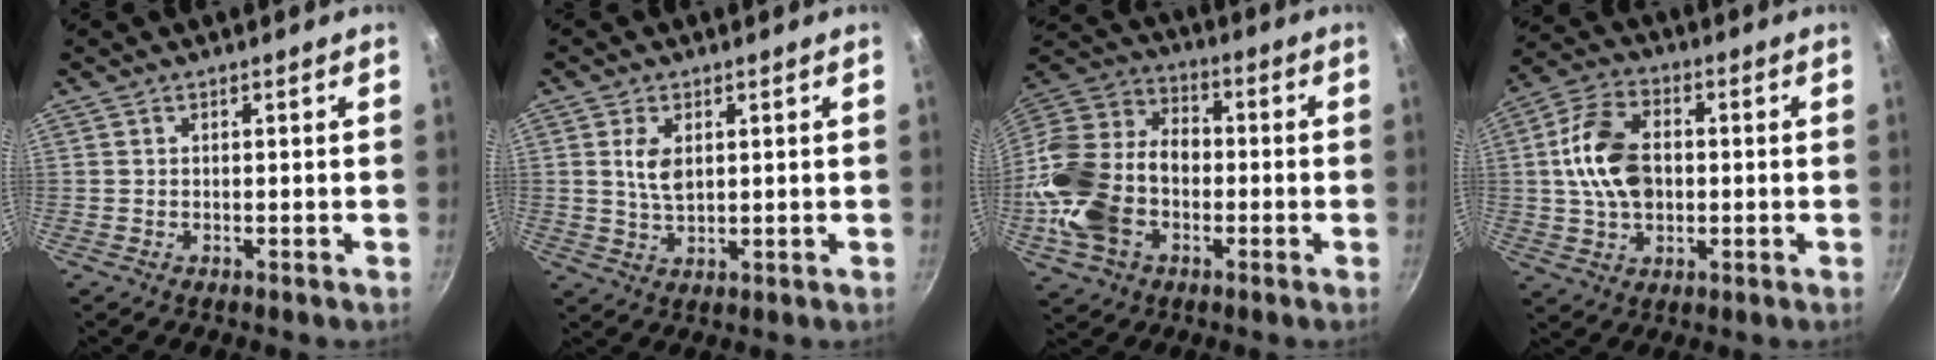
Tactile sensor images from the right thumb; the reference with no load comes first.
{"total": 4.7, "force": [1.3, 2.7, 3.7], "torque": [-0.066, -0.009, 0.026]}
{"total": 20.8, "force": [-4.7, 14.8, 13.8], "torque": [-0.267, 0.045, -0.097]}
{"total": 12.9, "force": [0.5, 8.7, 9.6], "torque": [-0.164, 0.019, 0.000]}